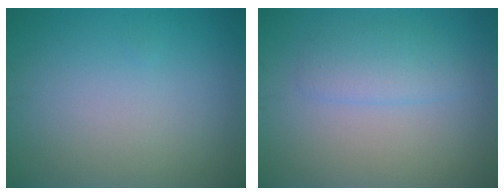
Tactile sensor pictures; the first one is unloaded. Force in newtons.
{"total": 2.2, "press": 2.2, "slide": 0.1}